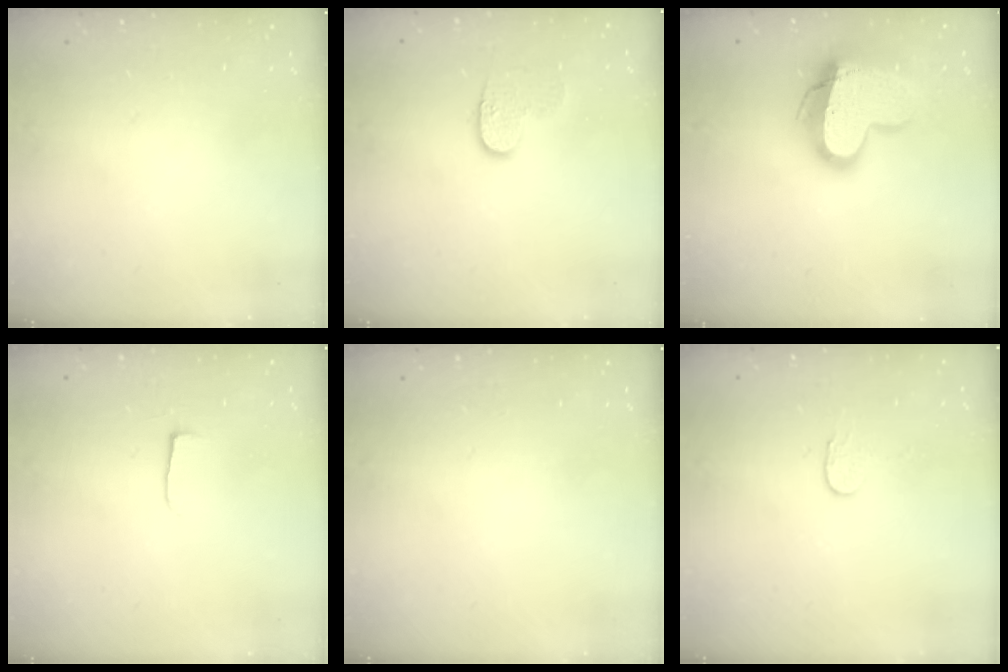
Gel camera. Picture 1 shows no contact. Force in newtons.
{"total": 6.2, "press": 6.2, "slide": 0.3}
{"total": 16.7, "press": 16.7, "slide": 1.1}
{"total": 3.9, "press": 3.9, "slide": 0.5}
{"total": 0.0}
{"total": 2.7, "press": 2.7, "slide": 0.2}